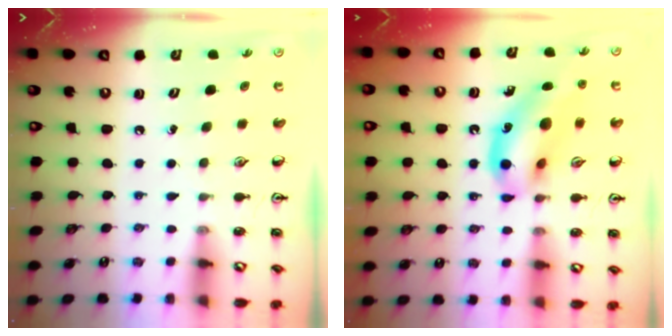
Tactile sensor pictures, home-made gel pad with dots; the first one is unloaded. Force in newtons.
{"total": 14.3, "press": 13.9, "slide": 3.3}